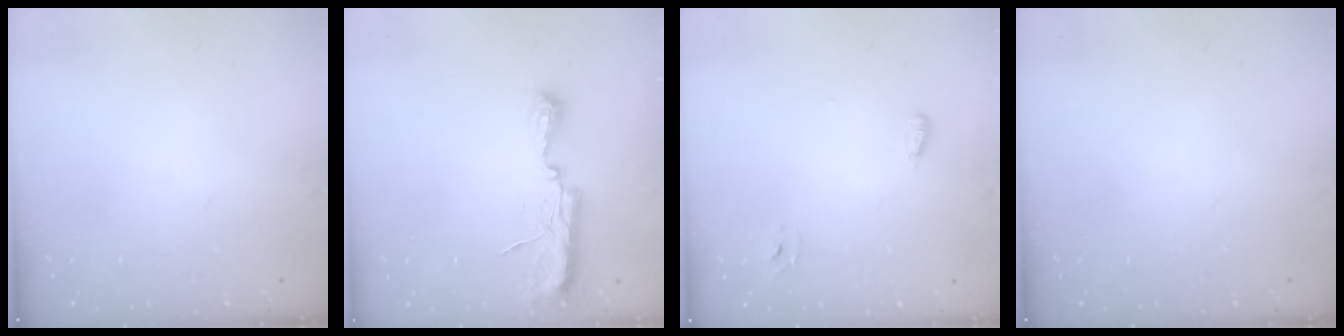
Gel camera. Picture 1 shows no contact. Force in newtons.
{"total": 7.2, "press": 7.2, "slide": 0.7}
{"total": 2.6, "press": 2.5, "slide": 0.6}
{"total": 0.0}